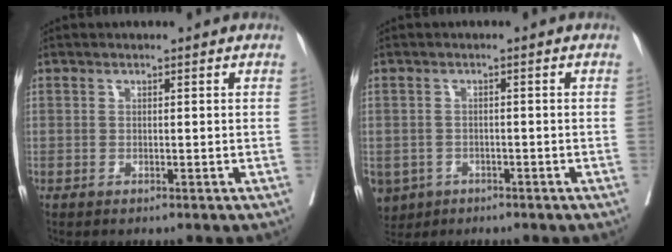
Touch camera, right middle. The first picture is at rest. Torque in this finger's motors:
{"motor_torque": [1.25, -0.89, 1.05, 0.21]}